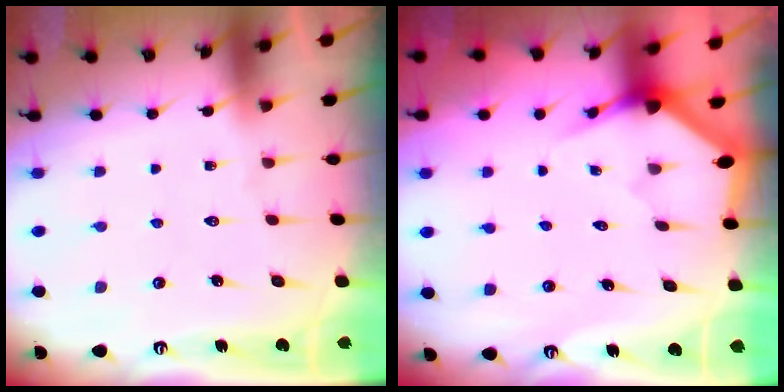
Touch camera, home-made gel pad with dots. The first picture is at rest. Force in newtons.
{"total": 3.4, "press": 3.4, "slide": 0.1}